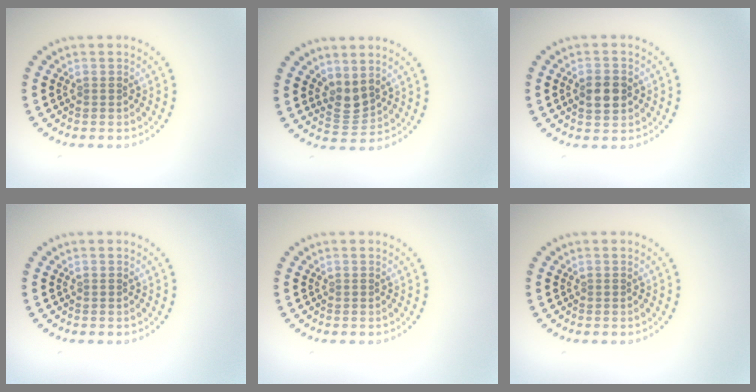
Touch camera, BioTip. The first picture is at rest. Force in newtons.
{"total": 2.0, "press": 1.6, "slide": 1.2}
{"total": 3.0, "press": 3.0, "slide": 0.1}
{"total": 0.0}
{"total": 0.0}
{"total": 0.0}